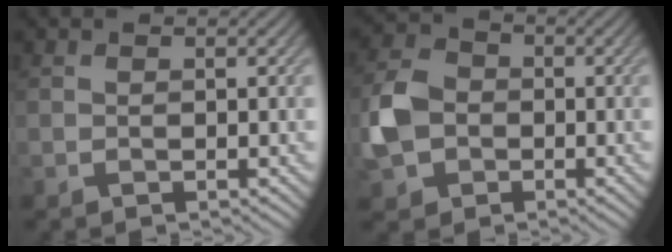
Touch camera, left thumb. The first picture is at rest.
{"total": 6.6, "force": [-1.4, 5.5, 3.5], "torque": [-0.091, -0.003, -0.043]}